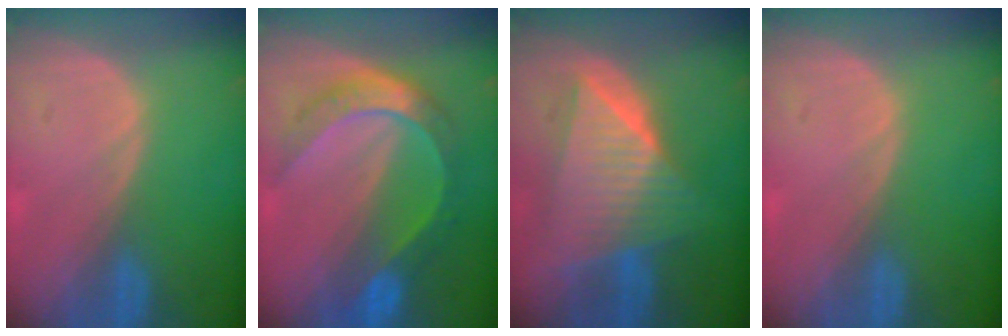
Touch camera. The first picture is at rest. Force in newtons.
{"total": 8.3, "press": 8.3, "slide": 0.9}
{"total": 10.1, "press": 10.1, "slide": 0.6}
{"total": 0.0}